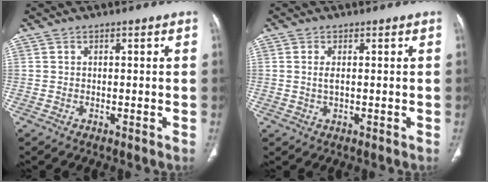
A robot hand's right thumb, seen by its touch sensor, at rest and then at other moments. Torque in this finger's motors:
{"motor_torque": [-0.43, -0.12, 0.19, 0.55, -0.14]}